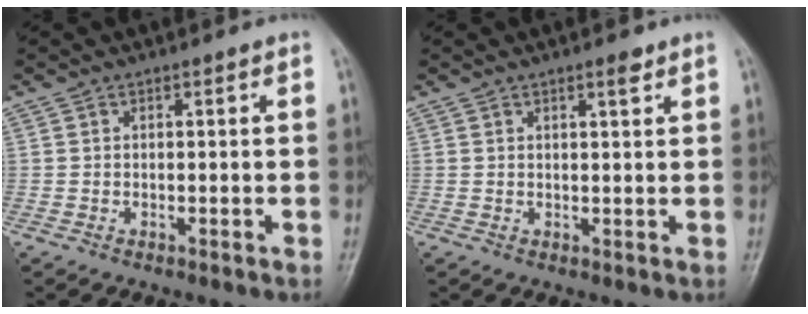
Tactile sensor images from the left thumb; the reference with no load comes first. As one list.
[{"total": 2.0, "force": [1.3, 0.4, 1.4], "torque": [-0.020, -0.007, 0.021]}]